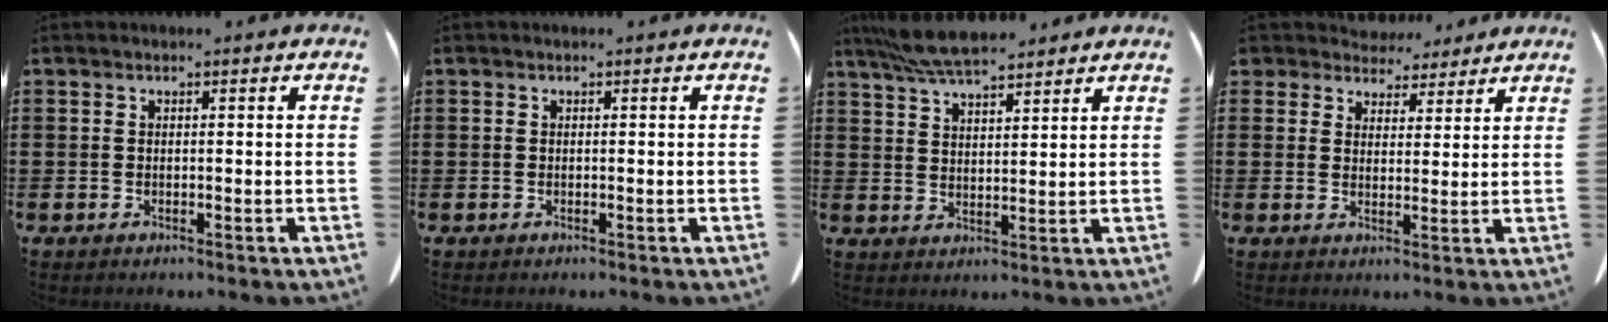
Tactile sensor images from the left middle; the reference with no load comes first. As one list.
[{"total": 0.0}, {"total": 7.1, "force": [6.1, 1.2, 3.3], "torque": [-0.080, -0.012, 0.115]}, {"total": 4.8, "force": [4.3, 2.0, 0.3], "torque": [-0.027, -0.009, 0.079]}]